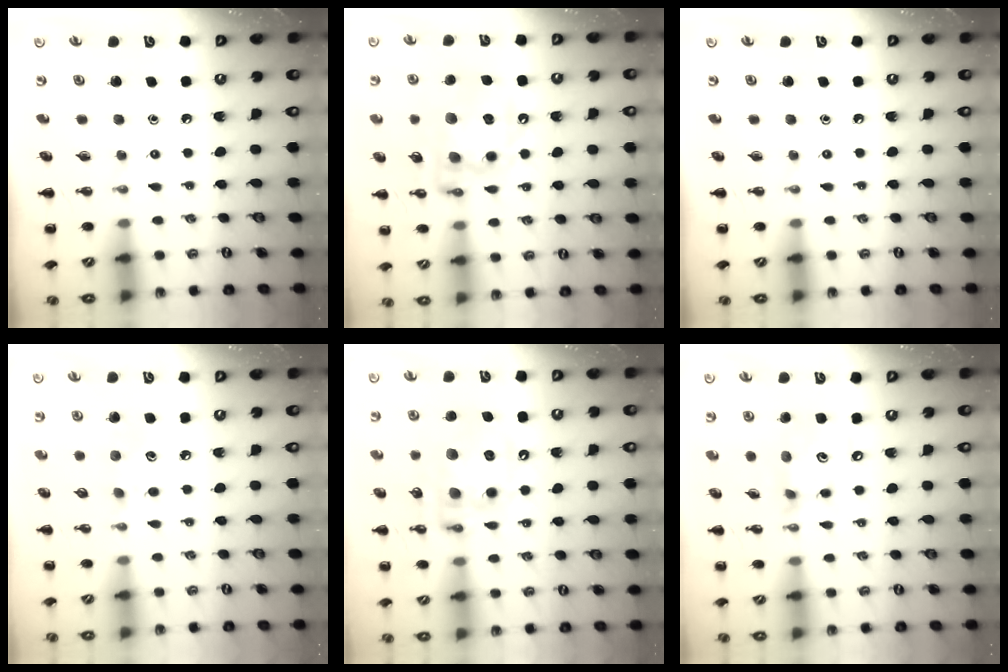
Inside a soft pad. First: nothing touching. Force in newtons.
{"total": 17.3, "press": 16.9, "slide": 3.5}
{"total": 0.0}
{"total": 4.6, "press": 4.5, "slide": 1.2}
{"total": 15.1, "press": 14.8, "slide": 3.2}
{"total": 7.3, "press": 7.3, "slide": 0.6}